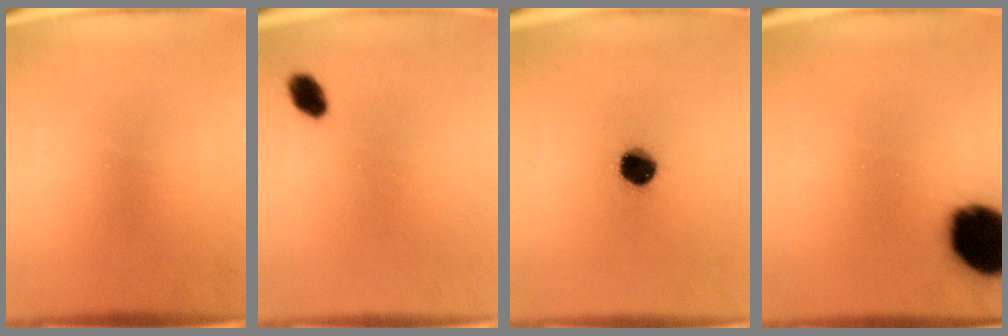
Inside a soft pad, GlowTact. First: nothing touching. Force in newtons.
{"total": 4.0}
{"total": 7.8}
{"total": 19.1}